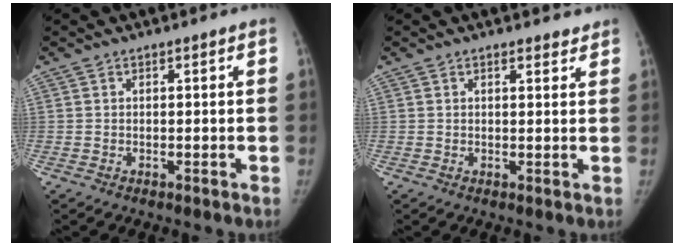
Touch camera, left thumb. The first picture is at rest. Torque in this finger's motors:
{"motor_torque": [-0.14, -0.13, 0.03, 0.19, -0.05]}